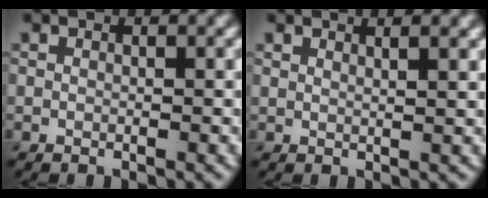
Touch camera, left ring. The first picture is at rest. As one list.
[{"total": 2.1, "force": [1.5, 0.8, 1.3], "torque": [-0.003, 0.011, 0.005]}]